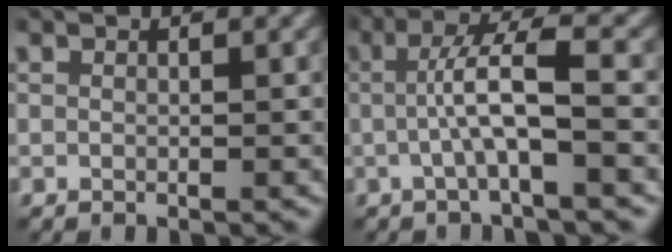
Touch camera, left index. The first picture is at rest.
{"total": 4.4, "force": [-0.8, 0.5, 4.3], "torque": [-0.079, 0.009, -0.011]}